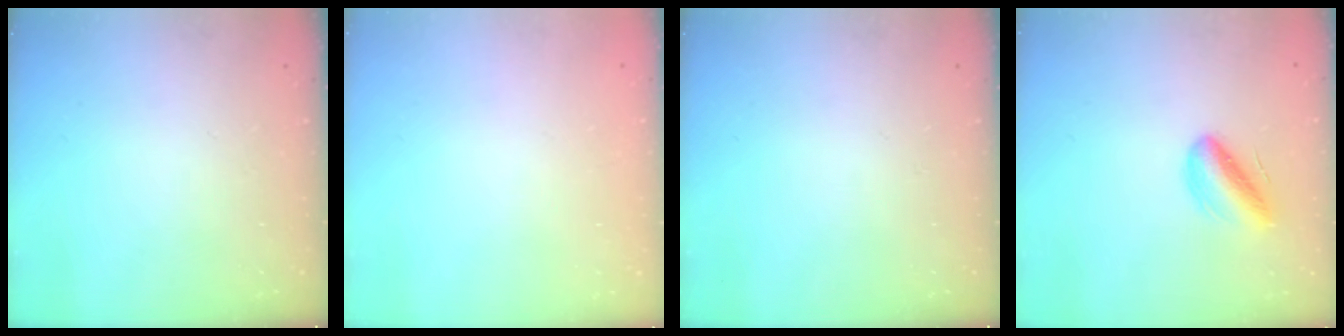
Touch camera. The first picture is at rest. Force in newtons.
{"total": 2.0, "press": 2.0, "slide": 0.1}
{"total": 0.0}
{"total": 9.3, "press": 9.0, "slide": 2.4}